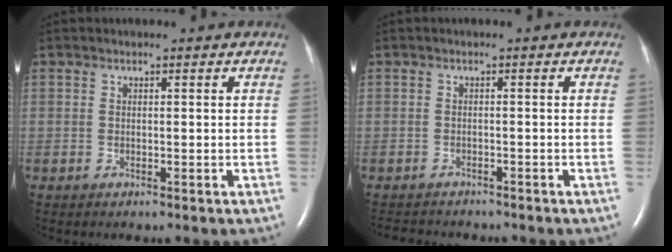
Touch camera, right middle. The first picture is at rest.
{"total": 5.4, "force": [-5.0, 1.6, 1.4], "torque": [-0.020, -0.005, -0.069]}